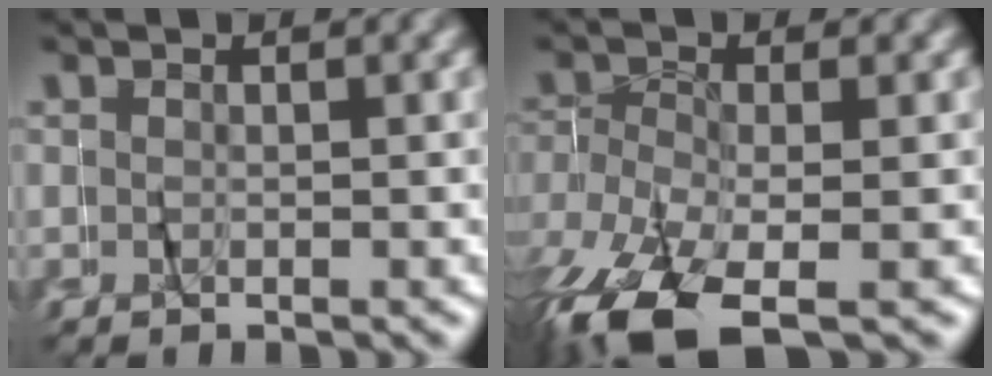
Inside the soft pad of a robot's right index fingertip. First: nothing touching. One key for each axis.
{"total": 7.4, "fx": -4.4, "fy": 3.8, "fz": 4.5, "tx": -0.126, "ty": -0.038, "tz": -0.047}